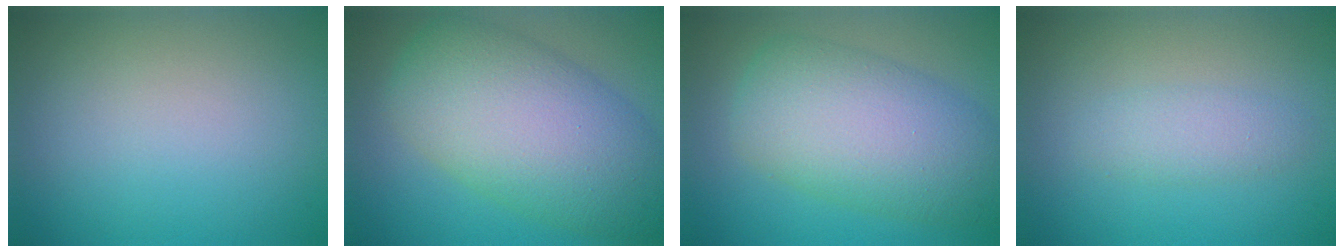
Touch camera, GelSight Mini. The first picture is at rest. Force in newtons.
{"total": 10.7, "press": 10.7, "slide": 0.3}
{"total": 8.8, "press": 8.7, "slide": 0.3}
{"total": 2.0, "press": 2.0, "slide": 0.0}